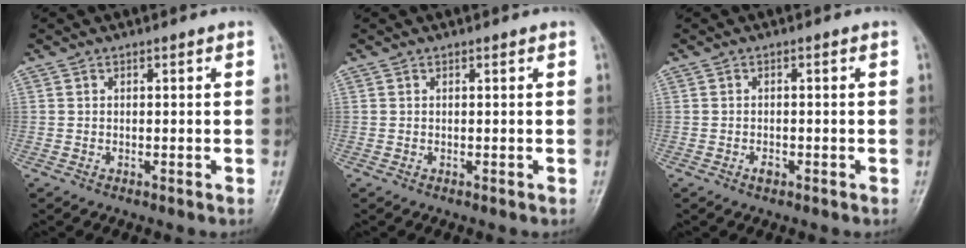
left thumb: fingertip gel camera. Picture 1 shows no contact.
{"total": 0.0}
{"total": 1.6, "force": [-0.9, 0.9, 1.0], "torque": [-0.014, 0.007, -0.015]}